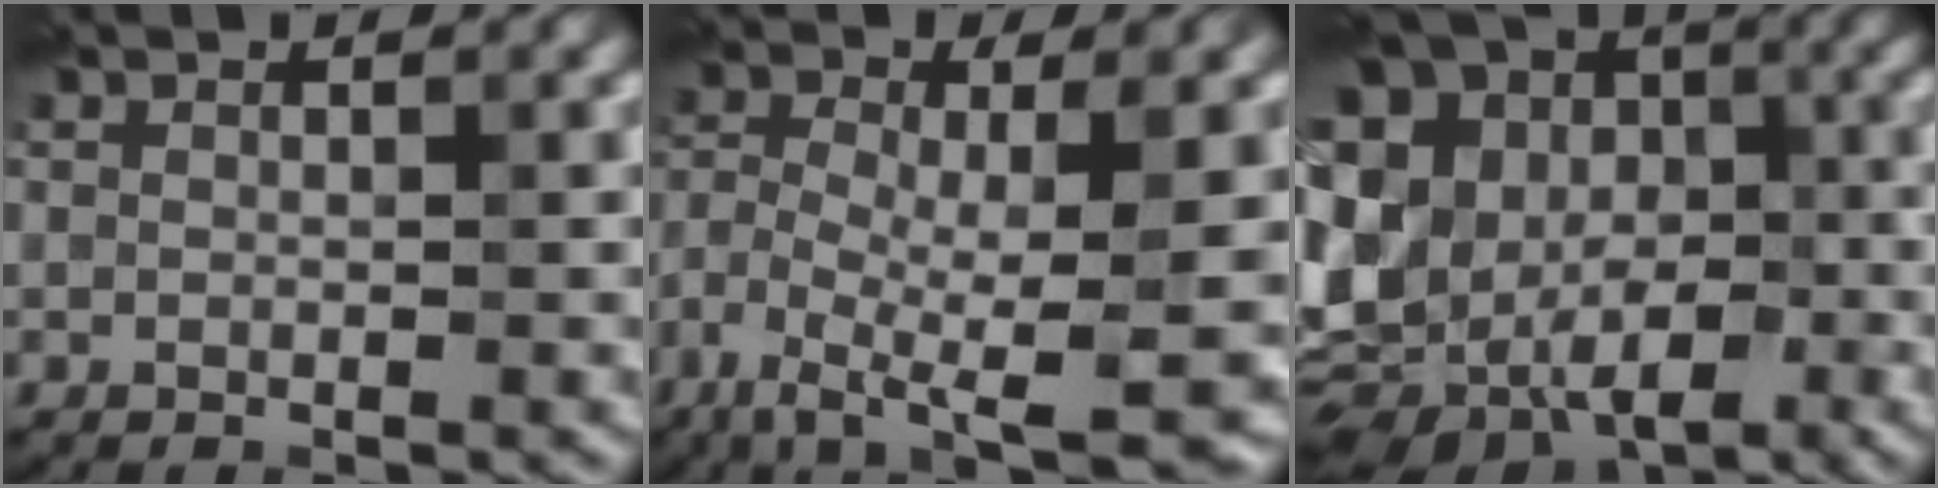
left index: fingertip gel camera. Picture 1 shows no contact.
{"total": 10.8, "force": [-5.2, 3.0, 9.0], "torque": [-0.160, -0.013, -0.093]}
{"total": 20.5, "force": [-1.2, 17.5, 10.5], "torque": [-0.244, 0.010, -0.041]}